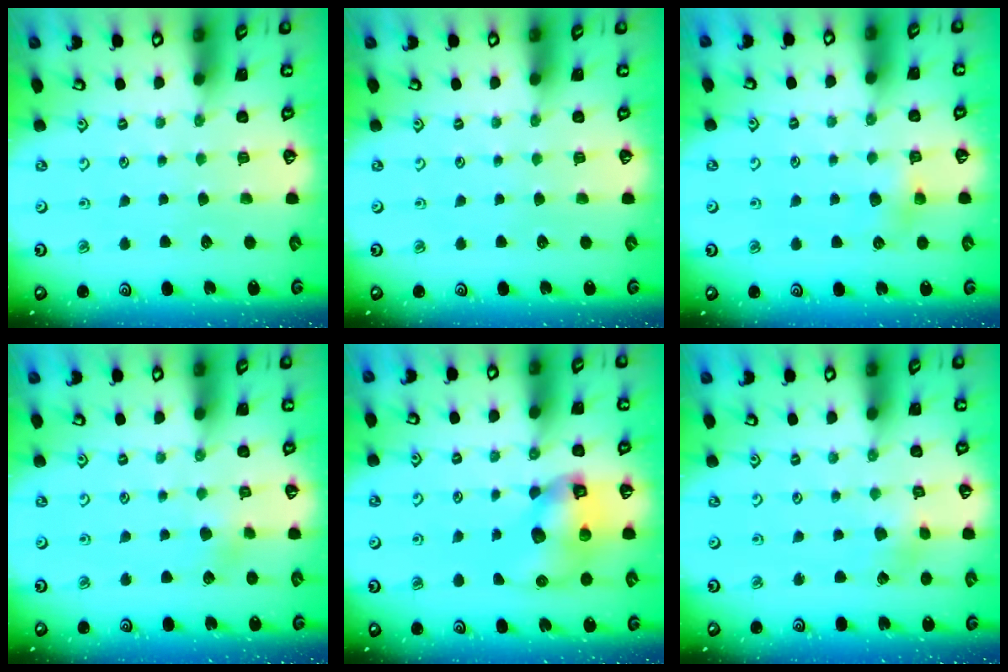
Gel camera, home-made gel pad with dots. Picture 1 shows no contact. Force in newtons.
{"total": 0.0}
{"total": 5.4, "press": 5.4, "slide": 0.6}
{"total": 3.1, "press": 3.1, "slide": 0.7}
{"total": 10.5, "press": 10.4, "slide": 1.6}
{"total": 2.5, "press": 2.5, "slide": 0.3}